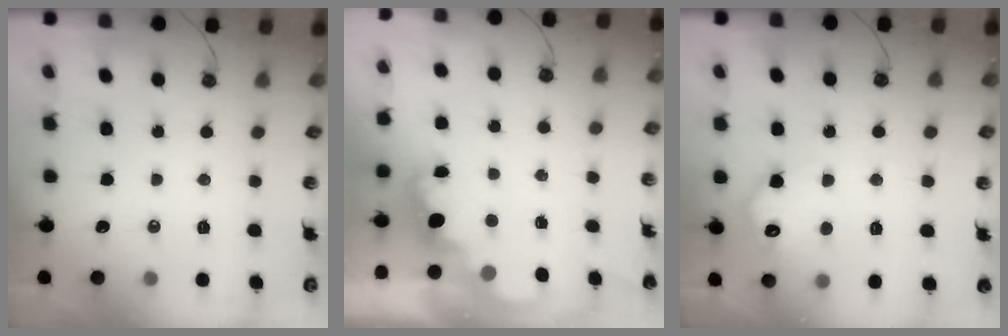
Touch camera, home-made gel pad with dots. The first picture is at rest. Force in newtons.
{"total": 2.5, "press": 2.4, "slide": 0.5}
{"total": 10.8, "press": 10.8, "slide": 0.4}